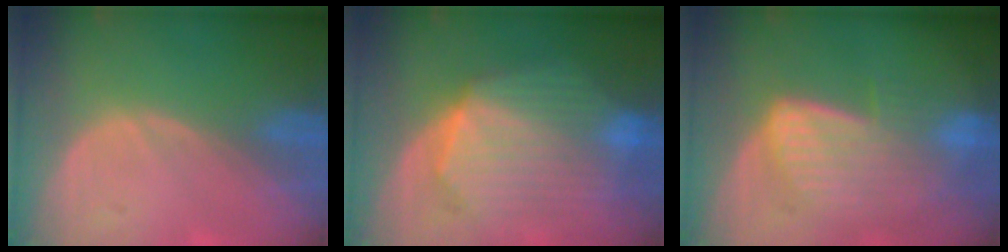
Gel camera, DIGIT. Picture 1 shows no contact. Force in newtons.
{"total": 10.6, "press": 10.6, "slide": 0.8}
{"total": 7.1, "press": 7.0, "slide": 1.1}